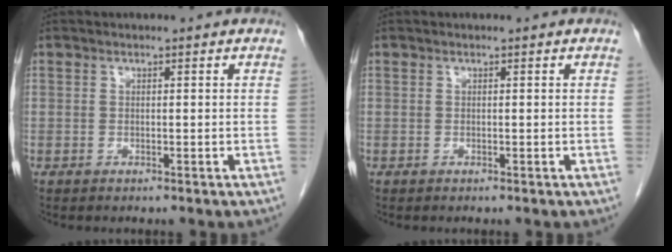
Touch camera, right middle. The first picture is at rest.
{"total": 0.0}